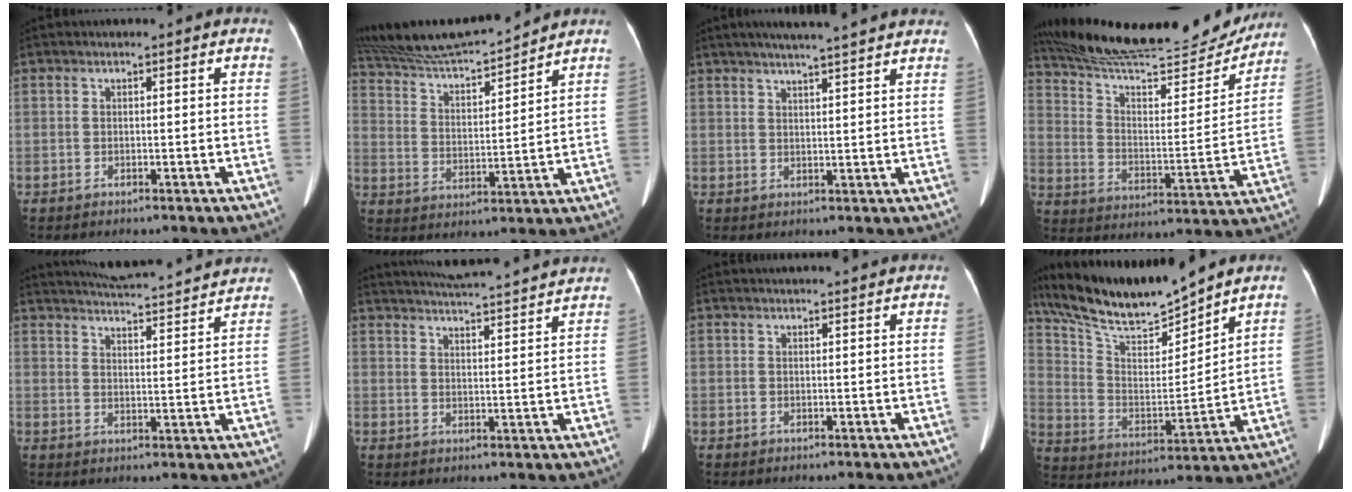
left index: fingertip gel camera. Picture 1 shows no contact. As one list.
[{"total": 15.1, "force": [14.2, 0.3, 5.1], "torque": [-0.105, 0.008, 0.255]}, {"total": 13.0, "force": [11.0, 0.7, 6.9], "torque": [-0.108, 0.036, 0.139]}, {"total": 27.5, "force": [25.2, 4.0, 10.4], "torque": [-0.176, -0.035, 0.358]}, {"total": 19.6, "force": [18.5, 1.4, 6.4], "torque": [-0.101, 0.005, 0.242]}, {"total": 19.9, "force": [18.5, 0.7, 7.1], "torque": [-0.116, 0.009, 0.244]}, {"total": 7.7, "force": [7.3, 0.0, 2.5], "torque": [-0.031, 0.031, 0.081]}, {"total": 16.2, "force": [14.7, 1.2, 6.8], "torque": [-0.139, 0.003, 0.272]}]